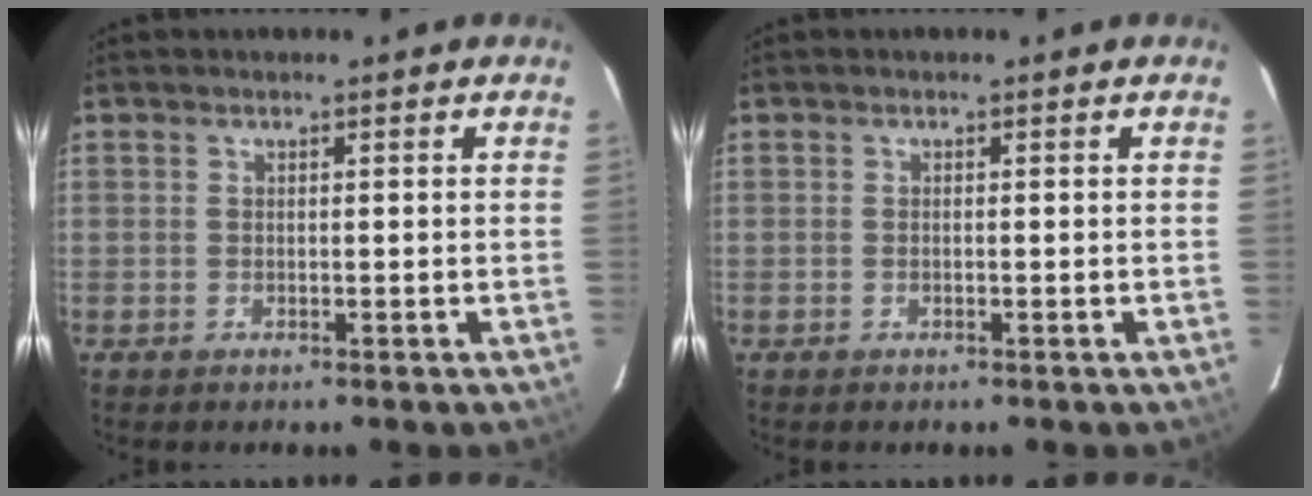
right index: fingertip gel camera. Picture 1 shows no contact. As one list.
[{"total": 0.0}]